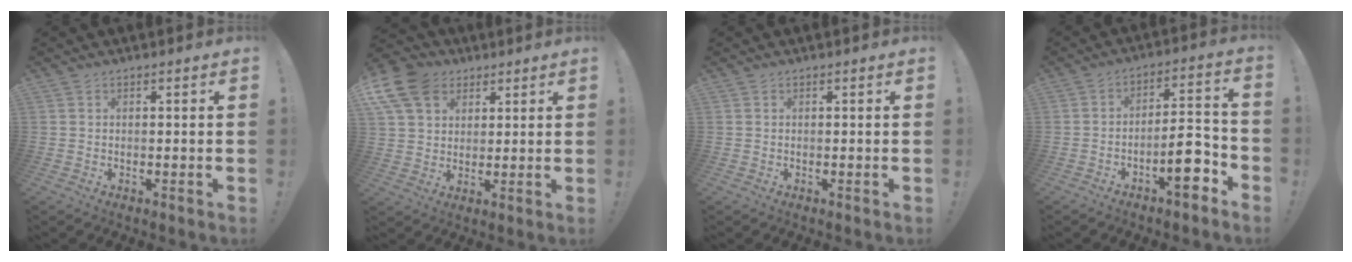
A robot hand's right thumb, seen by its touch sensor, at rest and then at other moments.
{"total": 13.0, "force": [6.0, 9.6, 6.4], "torque": [-0.125, -0.030, 0.120]}
{"total": 0.0}
{"total": 10.7, "force": [-5.5, 3.6, 8.5], "torque": [-0.116, 0.034, -0.092]}